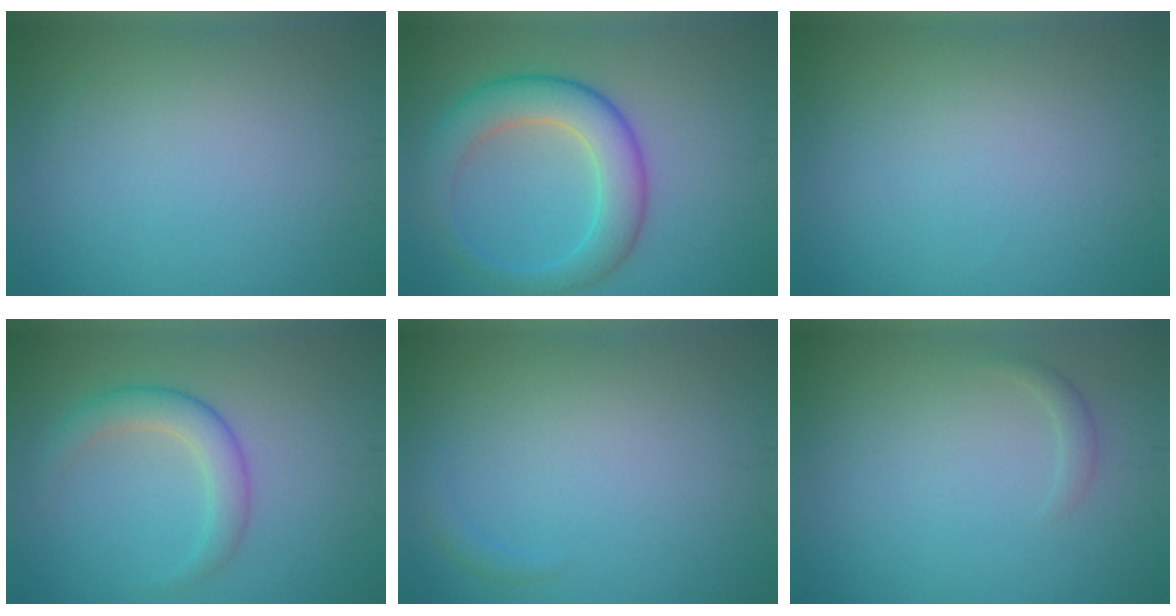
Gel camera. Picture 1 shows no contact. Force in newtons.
{"total": 5.9, "press": 5.9, "slide": 0.2}
{"total": 0.0}
{"total": 3.2, "press": 3.2, "slide": 0.1}
{"total": 0.7, "press": 0.7, "slide": 0.1}
{"total": 0.9, "press": 0.9, "slide": 0.1}